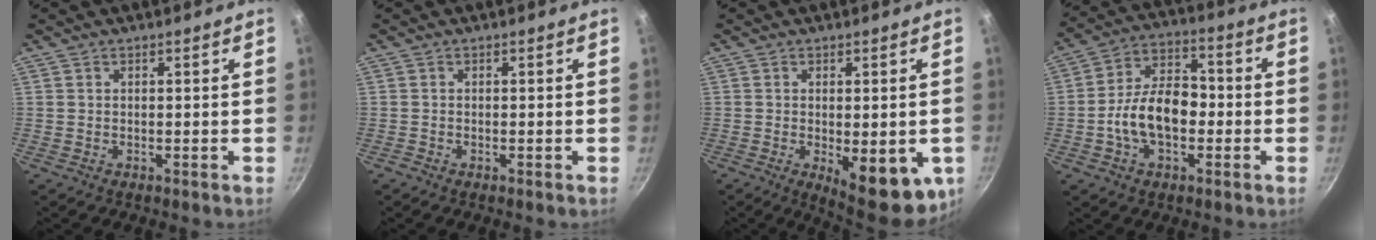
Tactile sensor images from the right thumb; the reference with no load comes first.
{"total": 0.0}
{"total": 14.3, "force": [-3.5, 5.6, 12.7], "torque": [-0.137, -0.015, -0.033]}
{"total": 13.0, "force": [-2.5, 8.1, 9.9], "torque": [-0.144, 0.039, -0.056]}